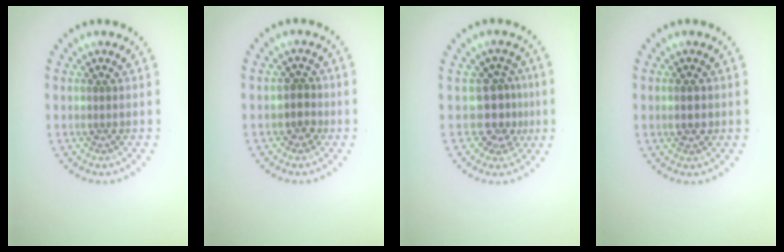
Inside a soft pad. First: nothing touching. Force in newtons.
{"total": 1.8, "press": 1.4, "slide": 1.1}
{"total": 2.9, "press": 2.4, "slide": 1.7}
{"total": 2.1, "press": 2.1, "slide": 0.2}